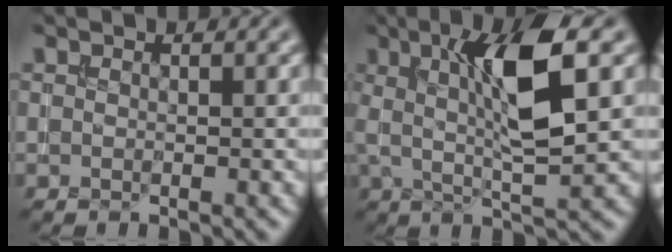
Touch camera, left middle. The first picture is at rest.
{"total": 8.1, "force": [1.7, 1.7, 7.7], "torque": [-0.133, 0.001, 0.029]}